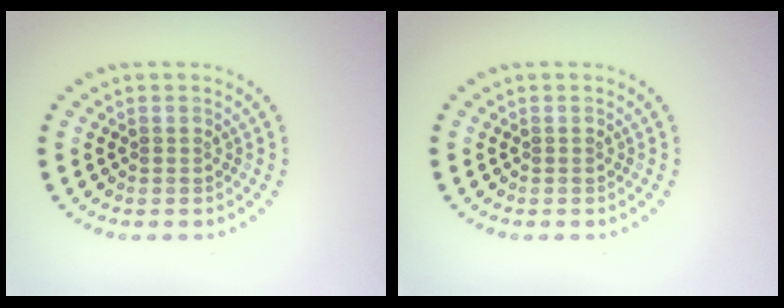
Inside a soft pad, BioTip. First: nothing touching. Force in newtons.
{"total": 0.0}